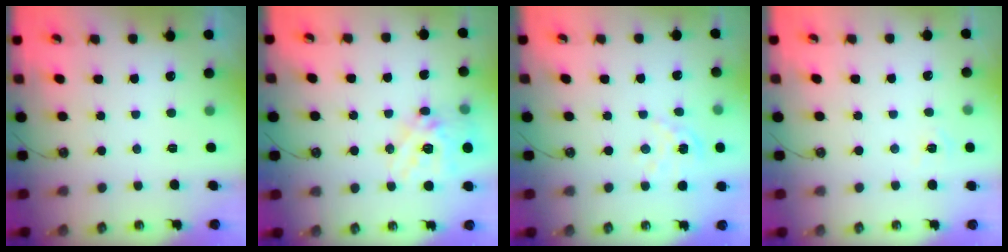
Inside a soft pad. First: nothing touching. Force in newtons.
{"total": 18.0, "press": 17.9, "slide": 1.9}
{"total": 2.5, "press": 2.5, "slide": 0.2}
{"total": 4.3, "press": 4.2, "slide": 0.4}